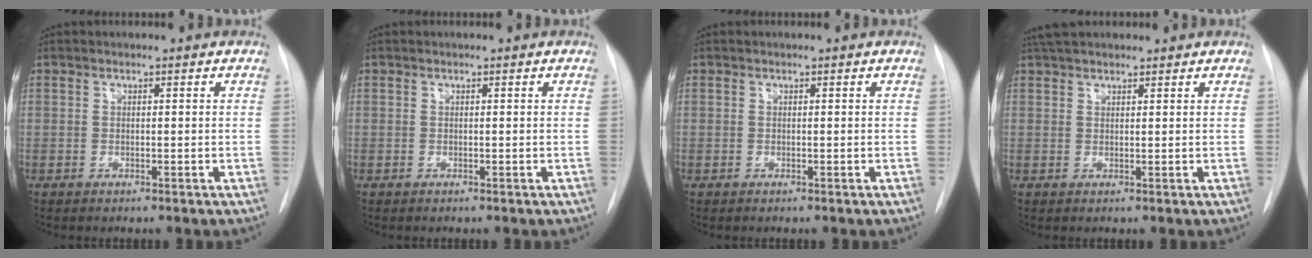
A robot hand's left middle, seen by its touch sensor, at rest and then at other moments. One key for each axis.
{"total": 0.0}
{"total": 0.0}
{"total": 5.6, "fx": 4.8, "fy": 1.6, "fz": 2.3, "tx": -0.035, "ty": 0.036, "tz": 0.083}